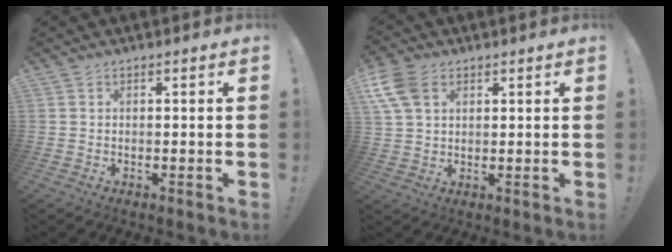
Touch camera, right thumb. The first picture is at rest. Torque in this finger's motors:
{"motor_torque": [0.03, 0.21, 0.06, 0.09, 0.05]}